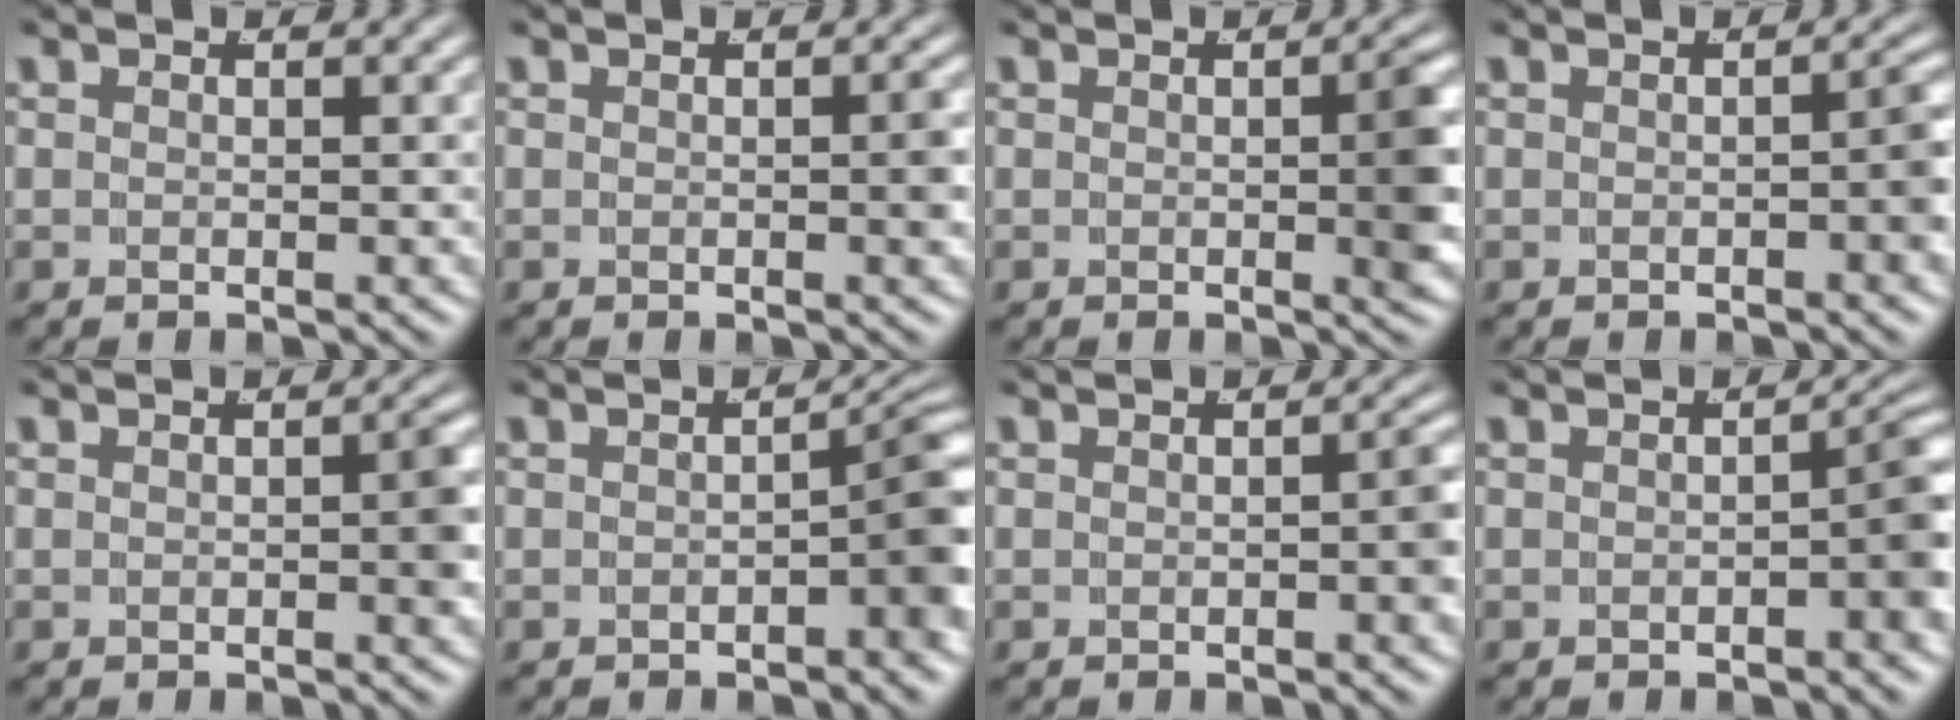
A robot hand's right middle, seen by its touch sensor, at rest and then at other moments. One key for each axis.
{"total": 0.8, "fx": -0.1, "fy": 0.0, "fz": 0.8, "tx": -0.008, "ty": 0.000, "tz": -0.003}
{"total": 2.7, "fx": -0.2, "fy": 0.6, "fz": 2.7, "tx": -0.024, "ty": 0.000, "tz": -0.005}
{"total": 1.7, "fx": -0.6, "fy": 0.4, "fz": 1.6, "tx": -0.021, "ty": -0.002, "tz": -0.008}
{"total": 1.5, "fx": -0.3, "fy": 0.3, "fz": 1.4, "tx": -0.019, "ty": 0.000, "tz": -0.006}
{"total": 3.7, "fx": -1.2, "fy": 1.1, "fz": 3.3, "tx": -0.034, "ty": 0.001, "tz": -0.017}
{"total": 1.4, "fx": -0.5, "fy": 0.2, "fz": 1.3, "tx": -0.018, "ty": -0.001, "tz": -0.007}
{"total": 2.8, "fx": -1.0, "fy": 0.7, "fz": 2.6, "tx": -0.029, "ty": 0.000, "tz": -0.014}